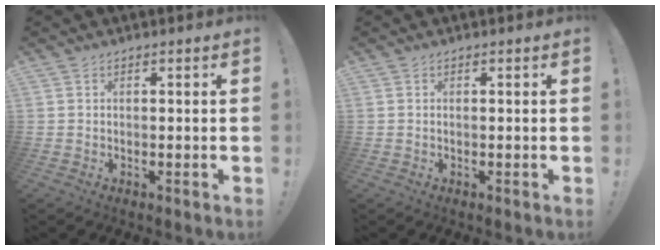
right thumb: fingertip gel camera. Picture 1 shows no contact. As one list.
[{"total": 0.0}]